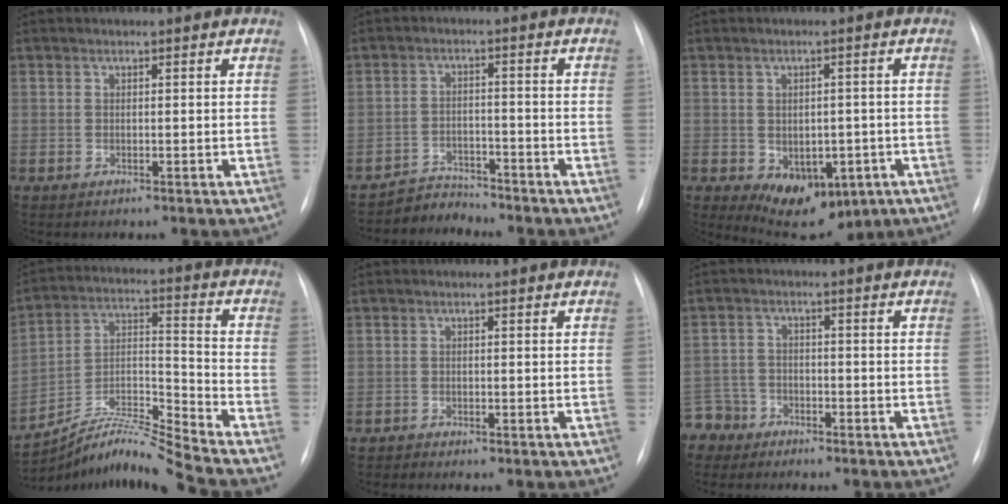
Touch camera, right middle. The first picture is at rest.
{"total": 3.9, "force": [-3.7, 0.2, -1.4], "torque": [0.030, -0.004, -0.061]}
{"total": 9.8, "force": [-3.8, 6.1, 6.7], "torque": [-0.088, 0.001, -0.039]}
{"total": 11.2, "force": [-10.5, -3.2, 2.0], "torque": [-0.039, 0.023, -0.190]}
{"total": 0.5, "force": [-0.5, 0.0, -0.2], "torque": [0.001, -0.005, -0.009]}
{"total": 5.8, "force": [-4.7, 3.3, -0.5], "torque": [0.014, -0.003, -0.093]}